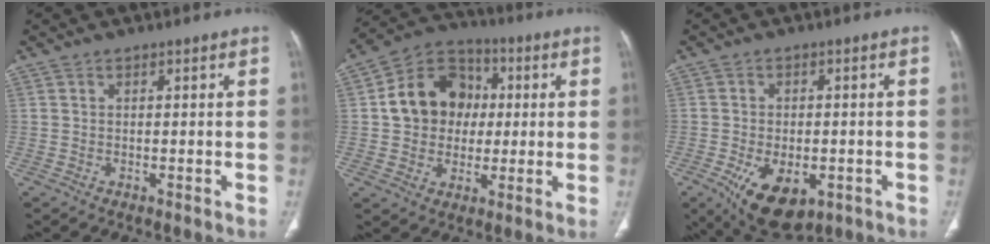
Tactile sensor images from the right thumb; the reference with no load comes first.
{"total": 13.9, "force": [1.1, 11.7, 7.5], "torque": [-0.085, 0.021, 0.012]}
{"total": 12.2, "force": [-5.0, 6.9, 8.8], "torque": [-0.137, 0.003, -0.063]}